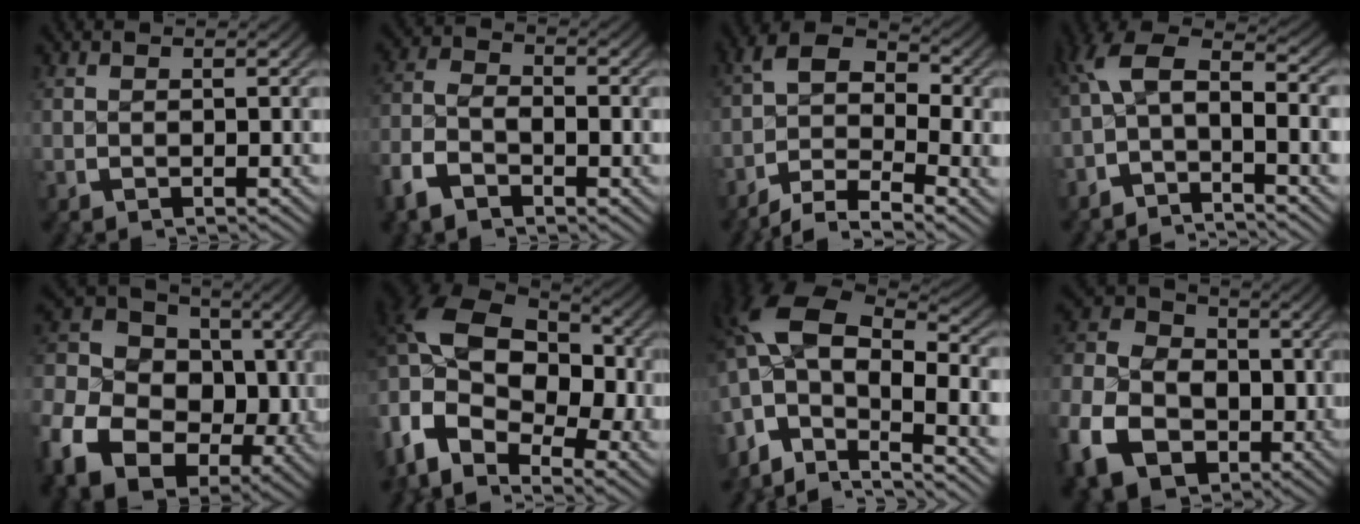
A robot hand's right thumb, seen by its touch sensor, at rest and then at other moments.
{"total": 4.6, "force": [-2.0, 3.1, 2.8], "torque": [-0.070, -0.008, -0.037]}
{"total": 8.7, "force": [-1.9, 5.9, 6.0], "torque": [-0.096, -0.016, -0.047]}
{"total": 6.5, "force": [-0.6, 3.7, 5.3], "torque": [-0.104, -0.010, -0.016]}
{"total": 17.8, "force": [-0.8, 14.0, 10.9], "torque": [-0.230, -0.040, -0.015]}
{"total": 17.0, "force": [-1.4, 12.0, 12.0], "torque": [-0.265, -0.057, -0.008]}
{"total": 15.4, "force": [-0.8, 10.8, 10.9], "torque": [-0.264, -0.055, 0.001]}
{"total": 14.4, "force": [-2.6, 11.1, 8.9], "torque": [-0.195, -0.055, -0.024]}